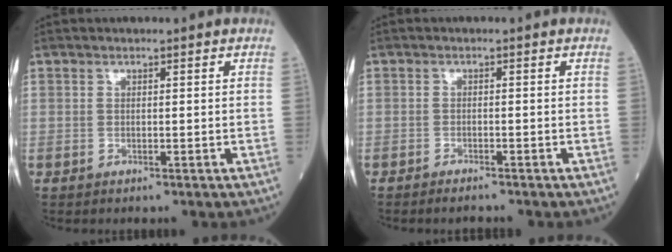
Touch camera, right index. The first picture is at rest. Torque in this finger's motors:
{"motor_torque": [-0.23, 0.02, 0.08, -0.01]}